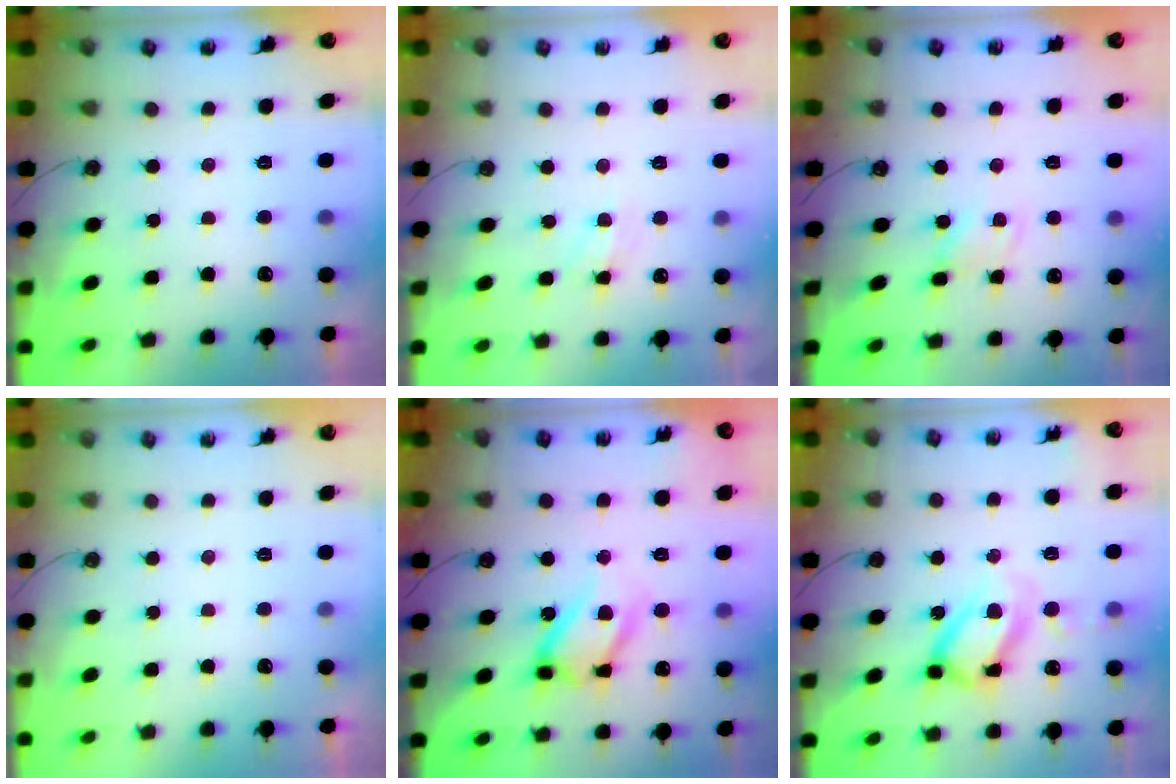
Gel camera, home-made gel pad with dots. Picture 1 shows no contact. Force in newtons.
{"total": 4.6, "press": 4.6, "slide": 0.3}
{"total": 1.6, "press": 1.6, "slide": 0.2}
{"total": 0.0}
{"total": 16.7, "press": 16.6, "slide": 1.6}
{"total": 15.8, "press": 15.7, "slide": 1.6}